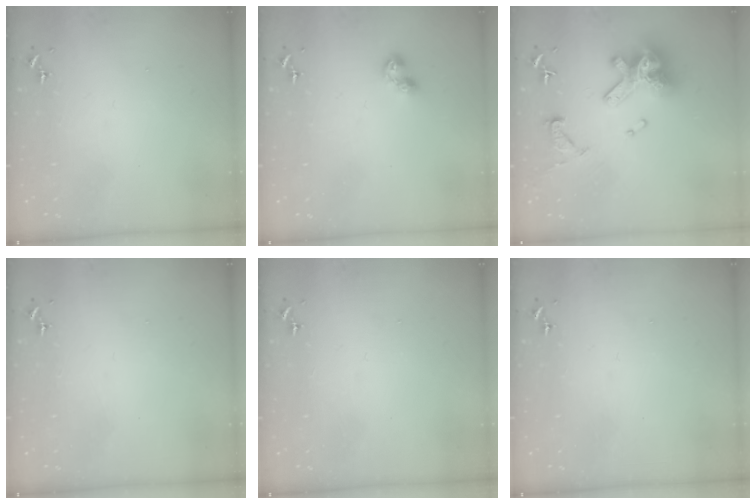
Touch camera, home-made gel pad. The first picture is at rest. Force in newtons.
{"total": 5.3, "press": 5.3, "slide": 0.5}
{"total": 17.6, "press": 17.5, "slide": 1.6}
{"total": 0.0}
{"total": 0.0}
{"total": 0.0}